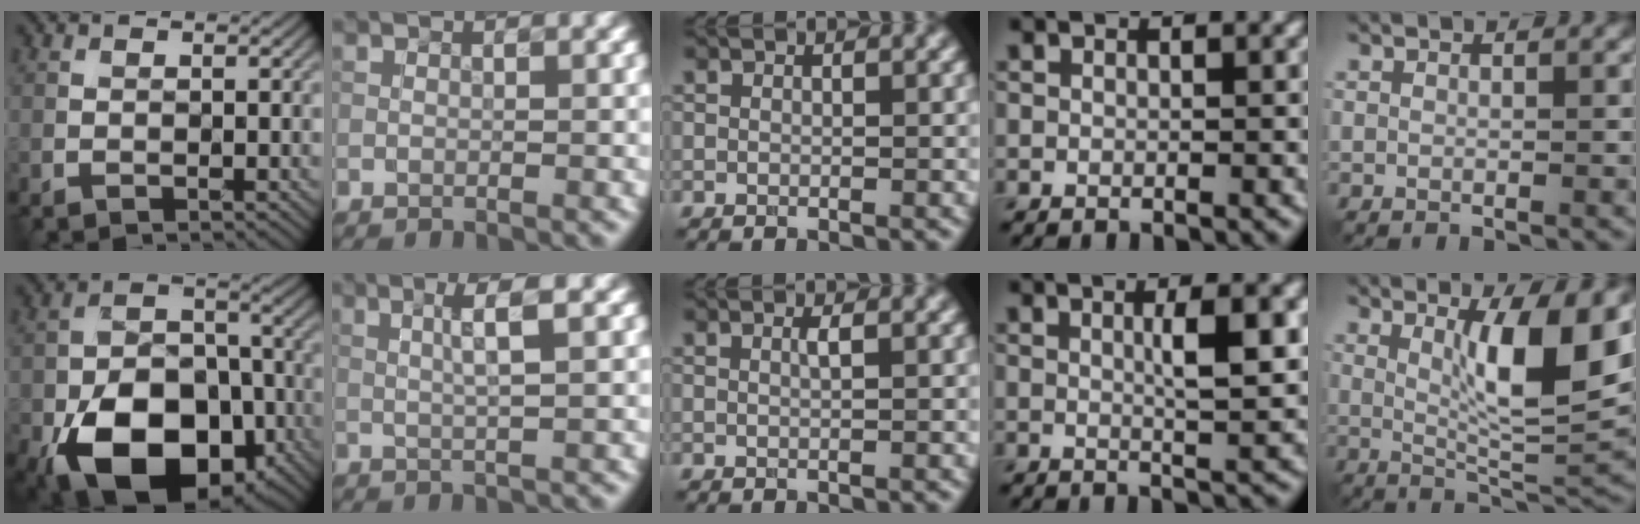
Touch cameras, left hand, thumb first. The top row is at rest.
{"thumb": {"total": 16.8, "force": [-7.6, 10.6, 10.6], "torque": [-0.180, -0.043, -0.130]}, "index": {"total": 2.9, "force": [0.9, 0.3, 2.8], "torque": [-0.048, 0.009, 0.015]}, "middle": {"total": 0.7, "force": [0.1, 0.2, 0.7], "torque": [-0.008, 0.004, 0.000]}, "ring": {"total": 4.3, "force": [0.8, 0.8, 4.1], "torque": [-0.063, 0.004, 0.012]}, "little": {"total": 8.5, "force": [2.2, 2.0, 8.0], "torque": [-0.123, -0.013, 0.037]}}